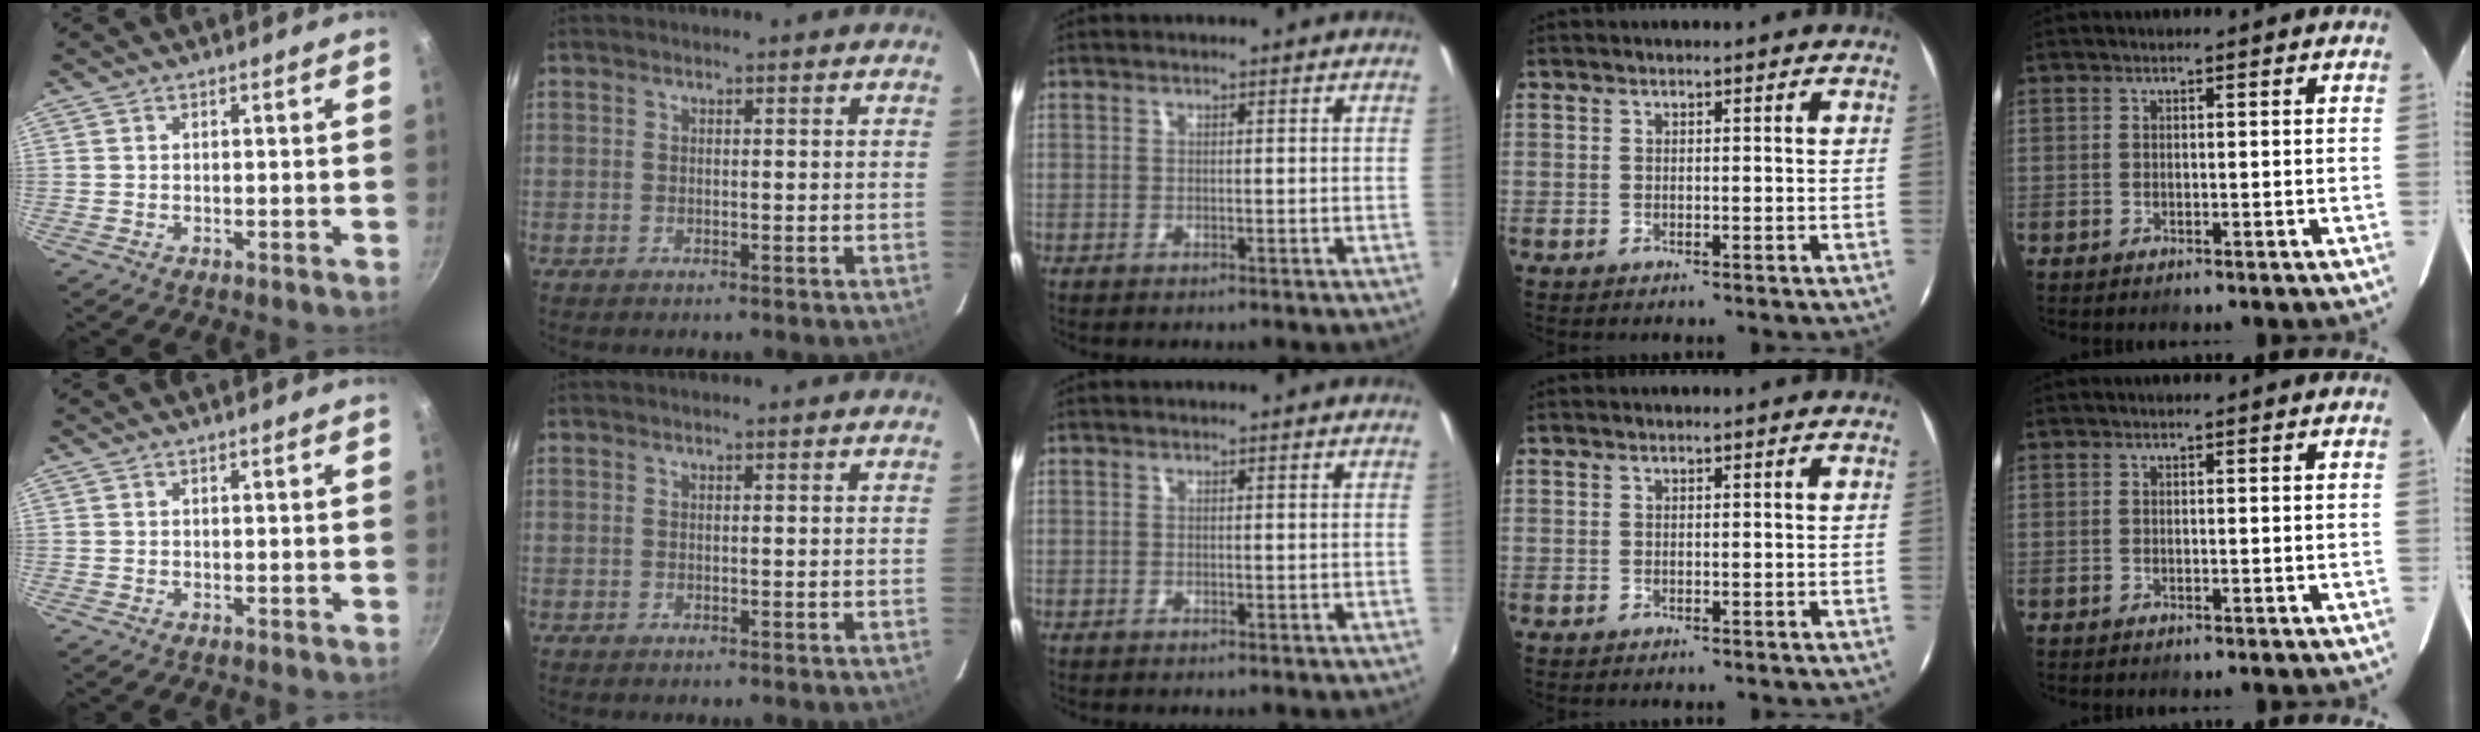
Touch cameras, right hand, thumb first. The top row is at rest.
{}